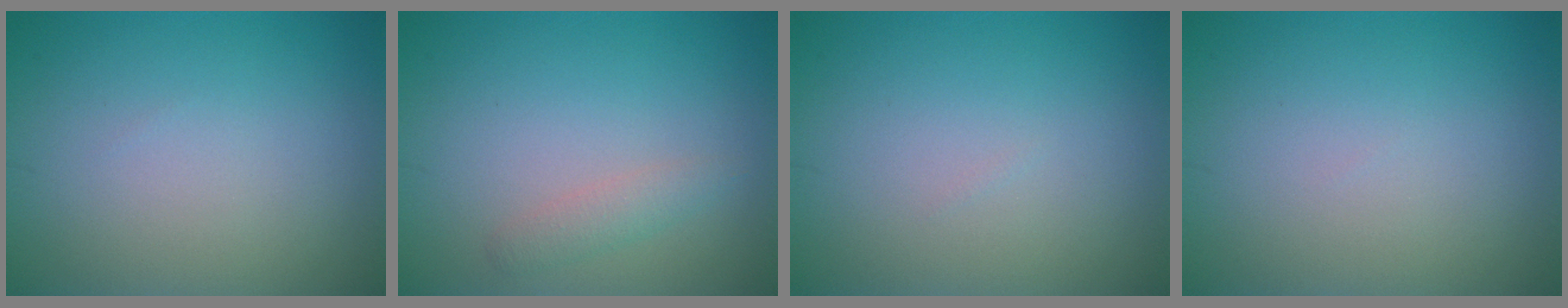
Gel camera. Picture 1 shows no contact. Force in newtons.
{"total": 1.5, "press": 1.5, "slide": 0.0}
{"total": 0.0}
{"total": 0.0}